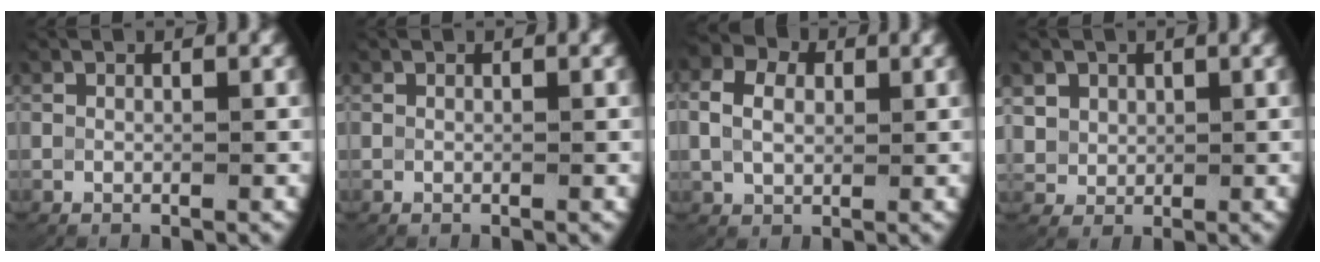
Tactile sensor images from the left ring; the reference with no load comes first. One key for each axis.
{"total": 0.0}
{"total": 4.0, "fx": 0.9, "fy": 3.1, "fz": 2.3, "tx": -0.048, "ty": 0.000, "tz": 0.016}
{"total": 3.5, "fx": 1.2, "fy": 3.0, "fz": 1.4, "tx": -0.041, "ty": -0.012, "tz": 0.034}